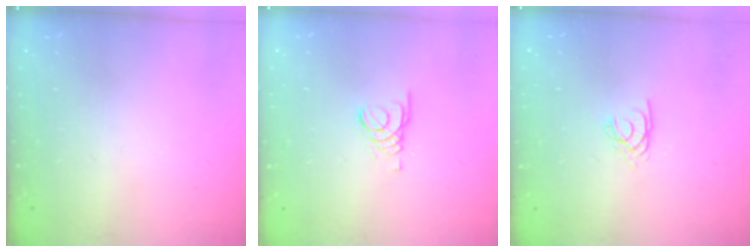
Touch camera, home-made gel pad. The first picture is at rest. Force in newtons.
{"total": 1.8, "press": 1.8, "slide": 0.2}
{"total": 1.8, "press": 1.8, "slide": 0.2}